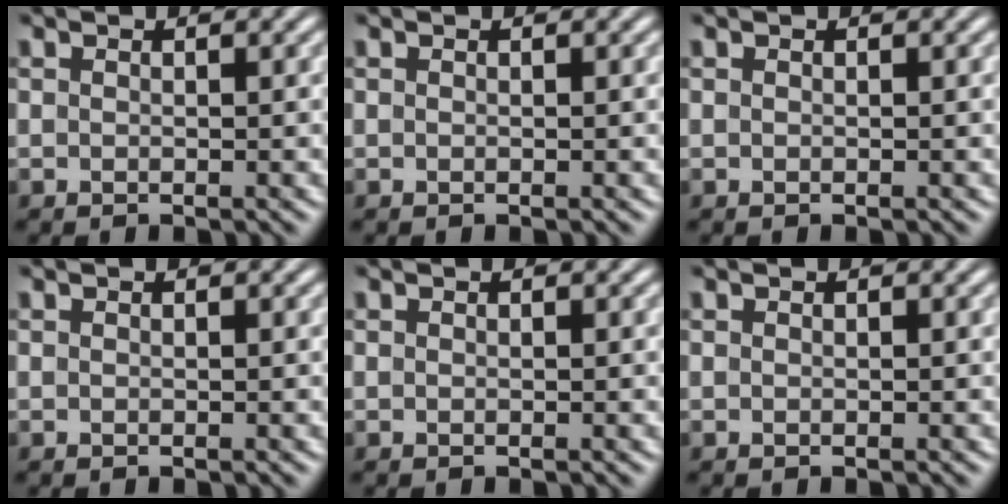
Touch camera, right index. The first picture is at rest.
{"total": 0.0}
{"total": 0.9, "force": [-0.2, -0.8, -0.3], "torque": [0.012, -0.010, 0.005]}
{"total": 0.0}
{"total": 0.0}
{"total": 0.0}